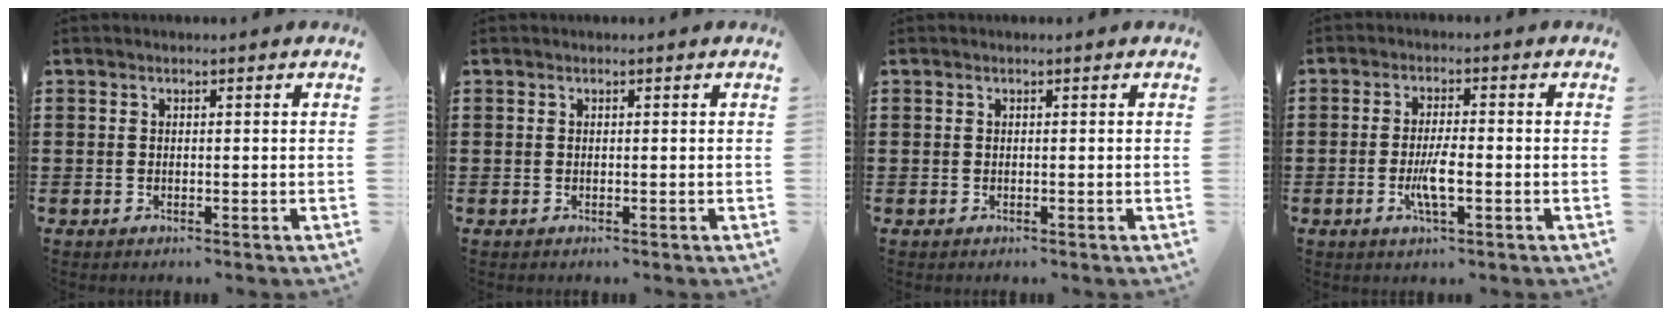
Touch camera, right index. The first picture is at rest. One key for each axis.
{"total": 0.0}
{"total": 0.0}
{"total": 4.2, "fx": -1.3, "fy": 0.9, "fz": 3.9, "tx": -0.081, "ty": -0.003, "tz": -0.026}